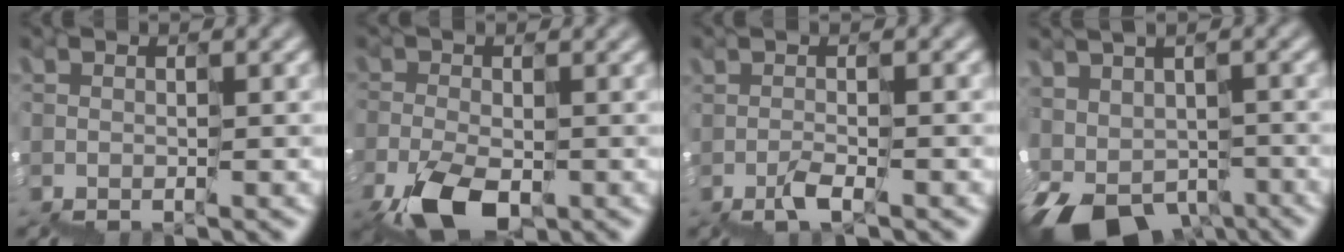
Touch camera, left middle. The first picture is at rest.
{"total": 5.5, "force": [-2.4, 3.0, 3.9], "torque": [-0.103, -0.016, -0.042]}
{"total": 1.2, "force": [0.0, -1.2, 0.2], "torque": [-0.013, 0.003, 0.001]}
{"total": 9.6, "force": [-4.1, 6.9, 5.2], "torque": [-0.110, -0.030, -0.036]}